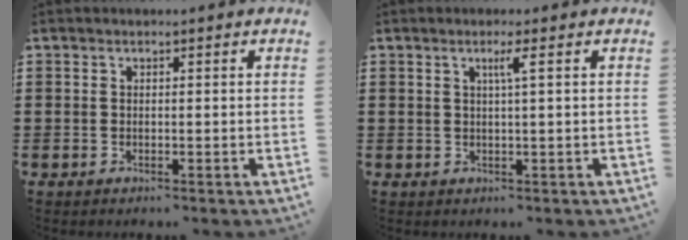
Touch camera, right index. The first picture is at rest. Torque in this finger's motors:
{"motor_torque": [0.44, -0.19, 0.06, 0.03]}